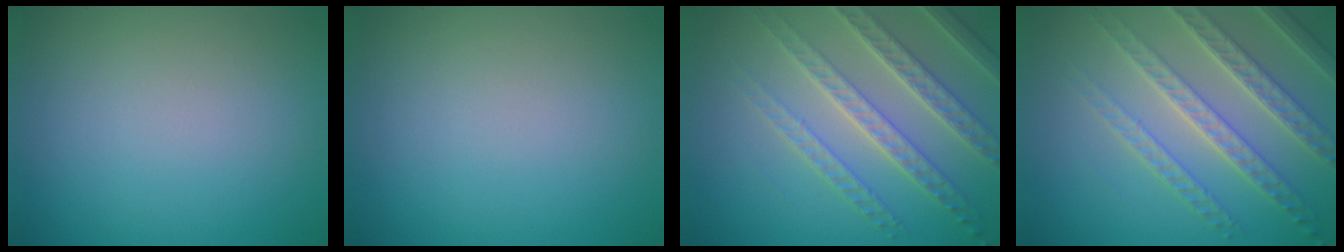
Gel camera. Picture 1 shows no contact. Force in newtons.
{"total": 0.0}
{"total": 5.2, "press": 4.6, "slide": 2.4}
{"total": 5.2, "press": 4.6, "slide": 2.4}